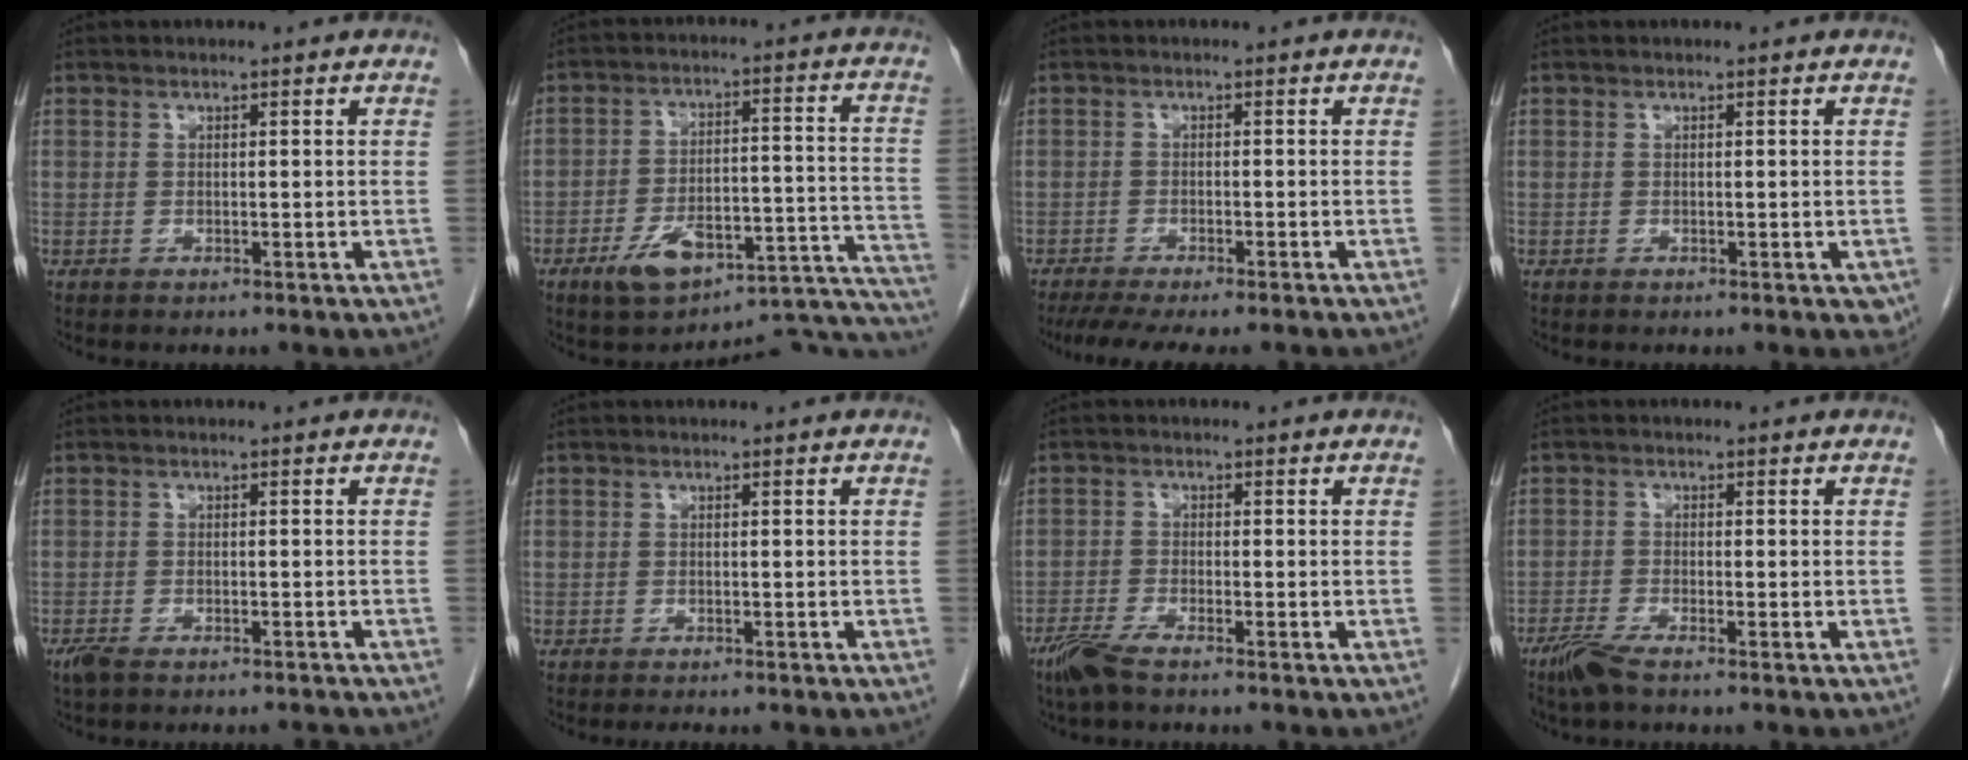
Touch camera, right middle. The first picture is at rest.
{"total": 19.6, "force": [-16.5, 4.5, 9.6], "torque": [-0.062, 0.066, -0.225]}
{"total": 9.2, "force": [-7.7, 1.0, 4.9], "torque": [-0.068, -0.013, -0.113]}
{"total": 1.1, "force": [-0.3, 0.6, 0.8], "torque": [0.000, -0.001, -0.001]}
{"total": 4.6, "force": [-4.0, 0.9, 2.1], "torque": [-0.036, -0.008, -0.066]}
{"total": 1.4, "force": [-1.3, 0.2, 0.5], "torque": [-0.011, -0.006, -0.014]}
{"total": 3.9, "force": [-3.0, 0.2, 2.4], "torque": [-0.057, -0.010, -0.064]}
{"total": 3.5, "force": [-2.7, 0.1, 2.2], "torque": [-0.054, -0.009, -0.059]}